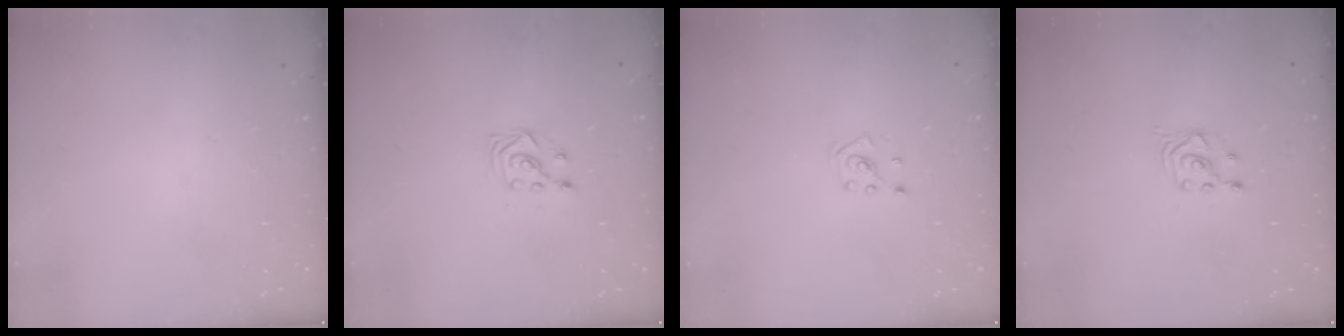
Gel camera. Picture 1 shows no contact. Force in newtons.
{"total": 2.7, "press": 2.7, "slide": 0.3}
{"total": 2.2, "press": 2.2, "slide": 0.6}
{"total": 2.7, "press": 2.7, "slide": 0.2}